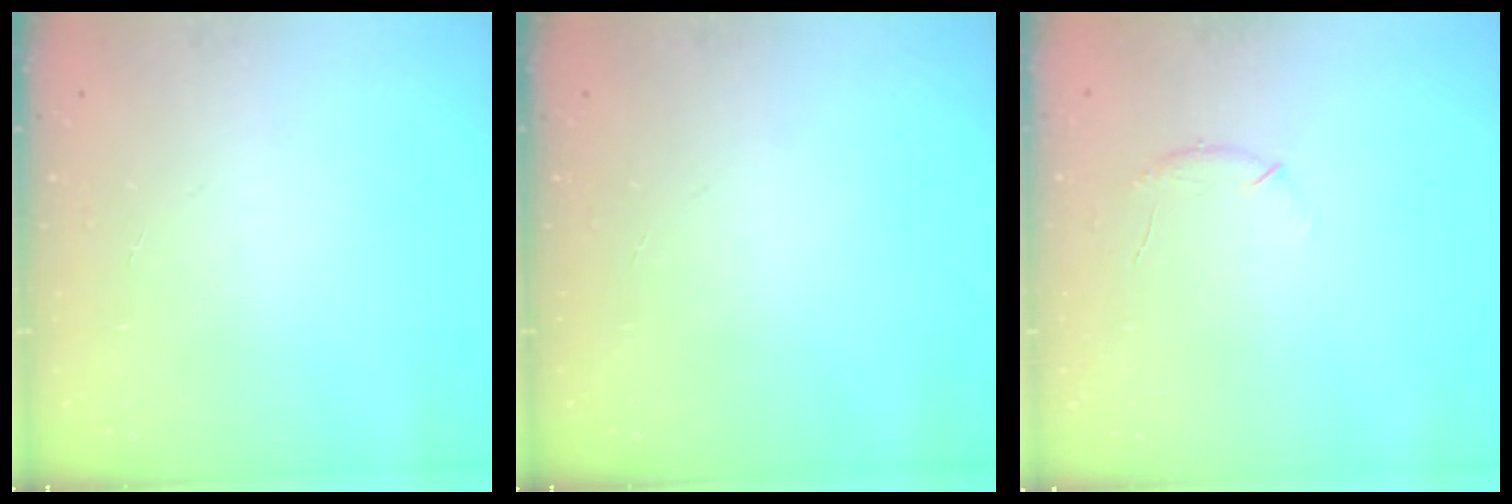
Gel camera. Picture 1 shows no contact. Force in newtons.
{"total": 0.0}
{"total": 6.9, "press": 6.7, "slide": 1.8}